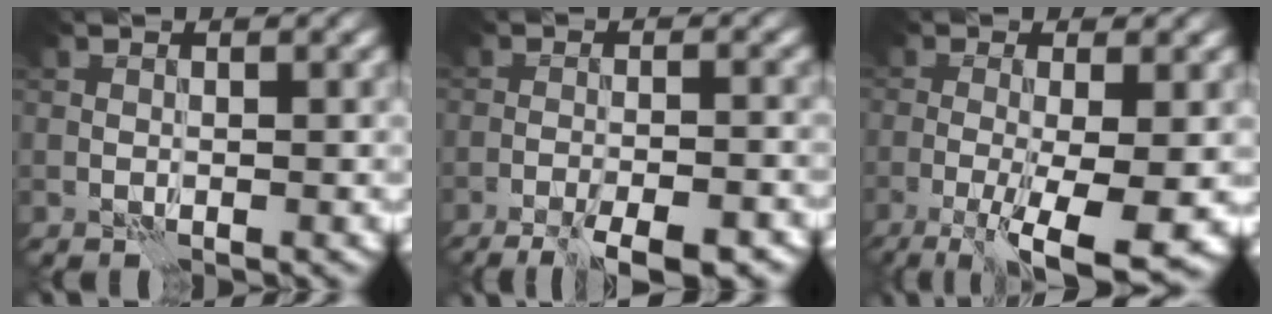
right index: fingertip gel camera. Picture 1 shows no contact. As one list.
[{"total": 9.5, "force": [-7.8, 2.3, 5.0], "torque": [-0.064, -0.004, -0.101]}, {"total": 8.4, "force": [-3.7, 1.9, 7.3], "torque": [-0.121, -0.012, -0.059]}]